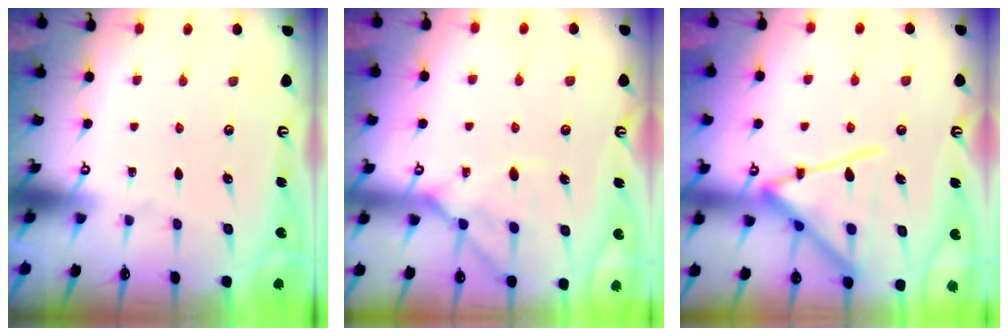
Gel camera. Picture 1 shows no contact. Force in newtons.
{"total": 13.2, "press": 13.1, "slide": 1.2}
{"total": 19.0, "press": 18.9, "slide": 1.6}